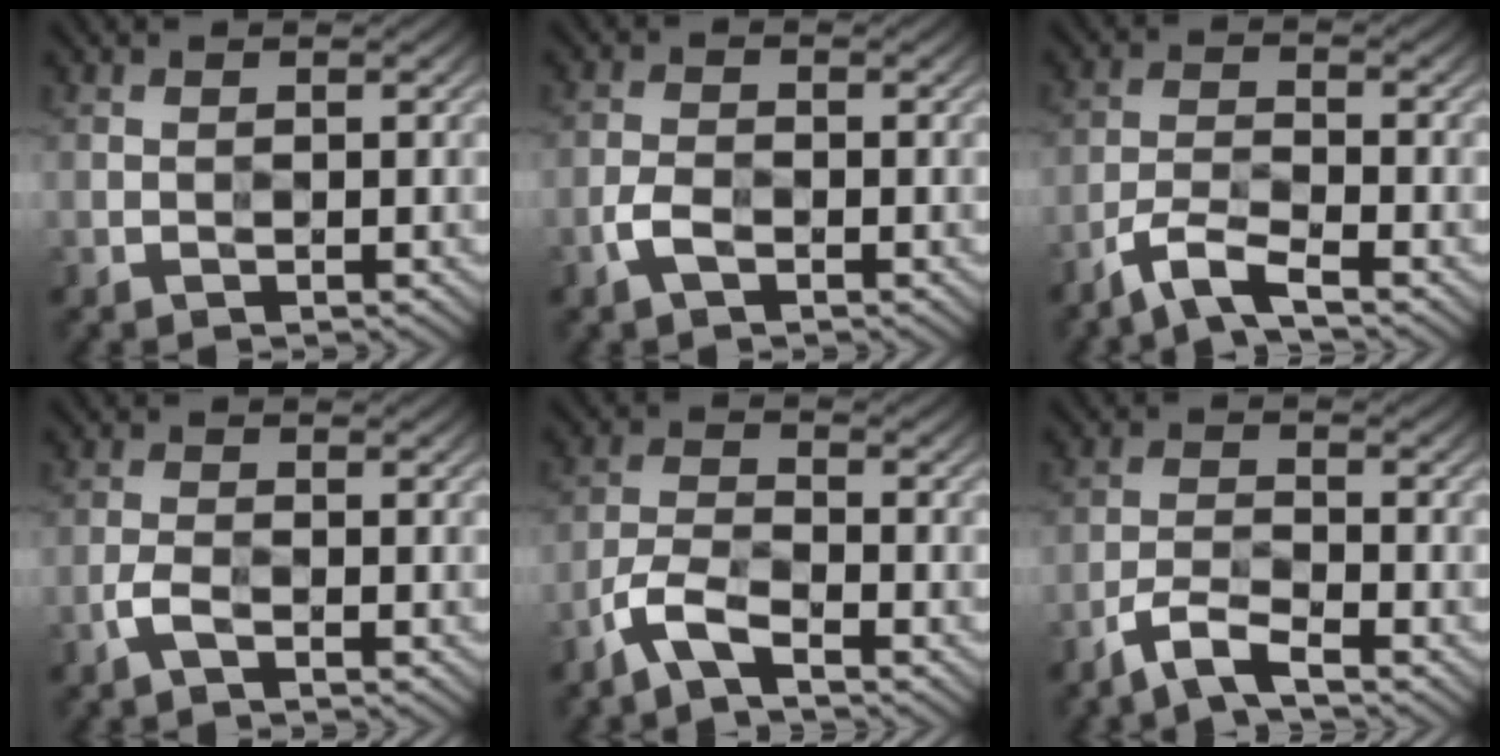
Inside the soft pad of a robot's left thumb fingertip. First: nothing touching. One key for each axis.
{"total": 2.7, "fx": -1.5, "fy": 1.3, "fz": 1.9, "tx": -0.043, "ty": 0.000, "tz": -0.036}
{"total": 4.7, "fx": -3.6, "fy": 0.7, "fz": 3.0, "tx": -0.064, "ty": -0.001, "tz": -0.085}
{"total": 2.2, "fx": -1.3, "fy": 0.7, "fz": 1.6, "tx": -0.040, "ty": 0.002, "tz": -0.031}
{"total": 4.8, "fx": -3.4, "fy": 1.3, "fz": 3.1, "tx": -0.072, "ty": -0.002, "tz": -0.083}
{"total": 4.2, "fx": -3.3, "fy": 0.7, "fz": 2.6, "tx": -0.056, "ty": 0.000, "tz": -0.077}